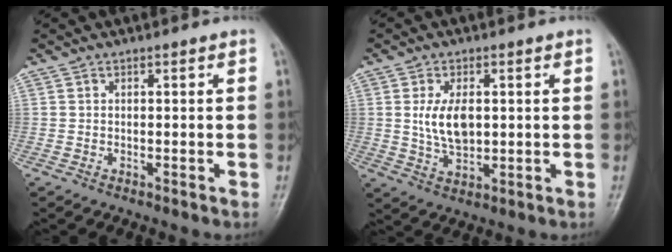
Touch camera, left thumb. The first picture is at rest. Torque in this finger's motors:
{"motor_torque": [-0.32, 0.57, 0.93, -0.24, 0.07]}